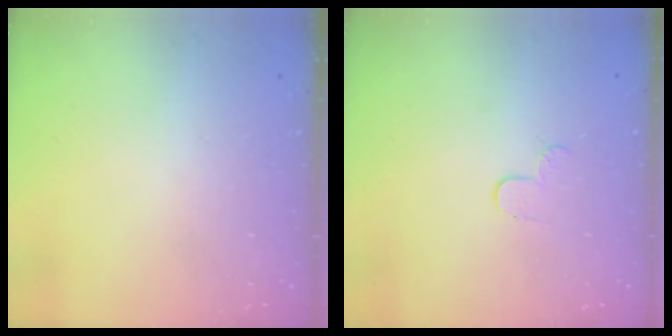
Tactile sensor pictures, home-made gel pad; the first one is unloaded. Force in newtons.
{"total": 4.3, "press": 4.2, "slide": 0.5}